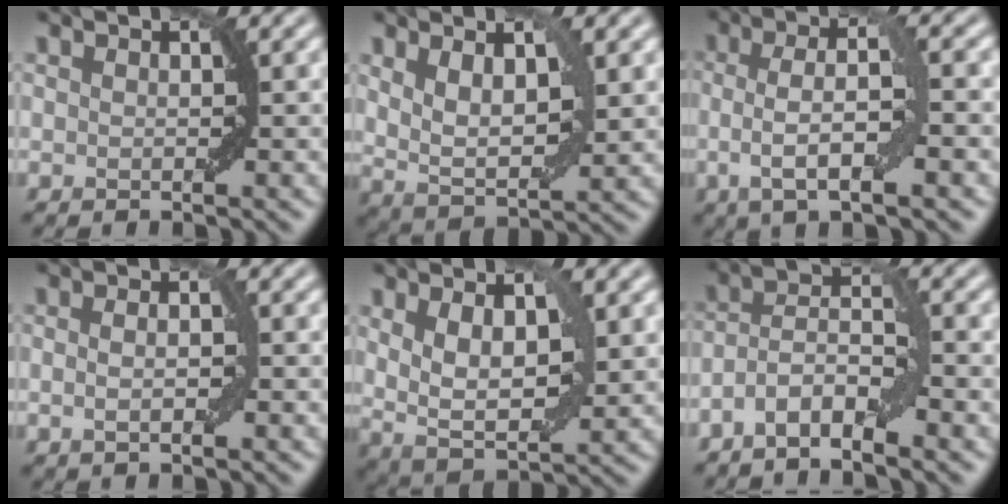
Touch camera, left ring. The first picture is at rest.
{"total": 4.7, "force": [1.7, 1.9, 3.9], "torque": [-0.077, -0.004, 0.033]}
{"total": 5.8, "force": [-0.7, 1.4, 5.6], "torque": [-0.099, 0.003, -0.014]}
{"total": 2.4, "force": [0.0, 0.9, 2.2], "torque": [-0.030, -0.002, -0.005]}
{"total": 5.4, "force": [1.3, 2.3, 4.7], "torque": [-0.089, -0.005, 0.026]}
{"total": 4.6, "force": [-2.4, 1.3, 3.7], "torque": [-0.070, 0.010, -0.053]}